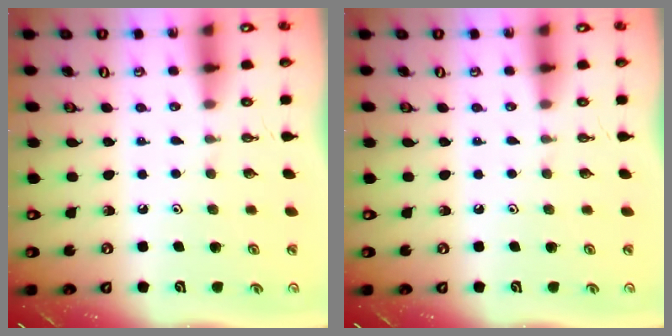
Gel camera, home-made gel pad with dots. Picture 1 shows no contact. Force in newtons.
{"total": 0.0}